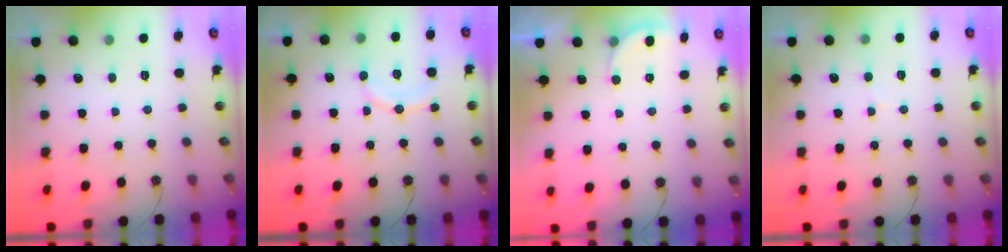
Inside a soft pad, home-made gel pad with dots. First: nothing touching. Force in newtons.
{"total": 9.7, "press": 9.5, "slide": 1.8}
{"total": 2.1, "press": 2.0, "slide": 0.6}
{"total": 6.6, "press": 6.6, "slide": 0.6}